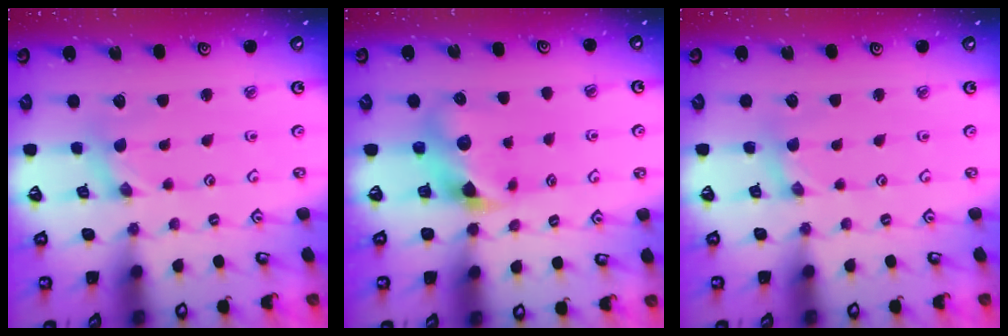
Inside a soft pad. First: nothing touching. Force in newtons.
{"total": 8.1, "press": 8.1, "slide": 0.7}
{"total": 1.2, "press": 1.2, "slide": 0.1}